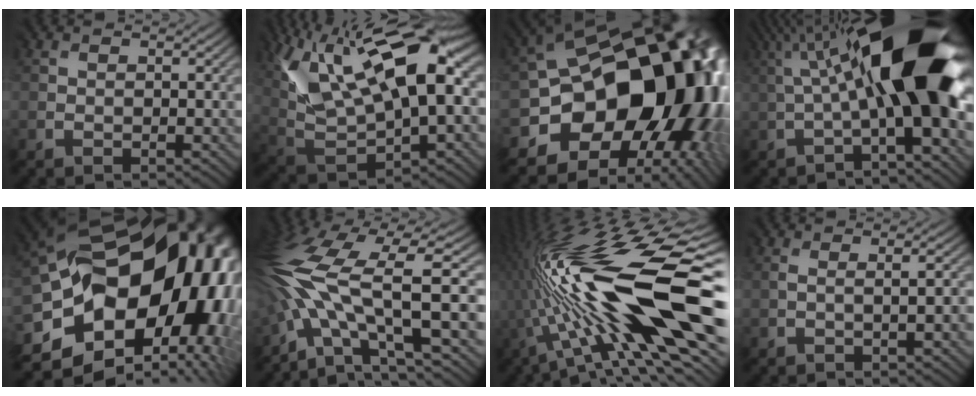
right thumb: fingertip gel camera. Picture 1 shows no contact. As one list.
[{"total": 16.1, "force": [6.0, 6.9, 13.2], "torque": [-0.255, 0.012, 0.112]}, {"total": 21.0, "force": [-3.0, 15.1, 14.2], "torque": [-0.207, -0.043, -0.037]}, {"total": 17.9, "force": [2.1, 4.5, 17.2], "torque": [-0.279, 0.031, 0.033]}, {"total": 21.7, "force": [-1.8, 15.8, 14.7], "torque": [-0.254, -0.071, -0.002]}, {"total": 17.3, "force": [-2.2, 6.1, 16.0], "torque": [-0.346, -0.005, -0.022]}, {"total": 20.6, "force": [-2.5, 5.6, 19.6], "torque": [-0.335, -0.004, -0.045]}, {"total": 1.4, "force": [-0.5, -0.1, 1.3], "torque": [-0.012, 0.004, -0.009]}]